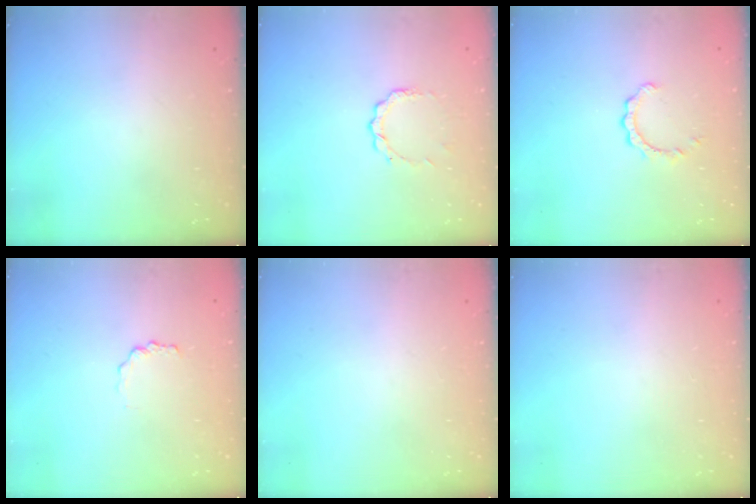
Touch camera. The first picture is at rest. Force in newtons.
{"total": 4.9, "press": 4.9, "slide": 0.5}
{"total": 2.6, "press": 2.6, "slide": 0.2}
{"total": 1.7, "press": 1.6, "slide": 0.2}
{"total": 0.0}
{"total": 0.0}